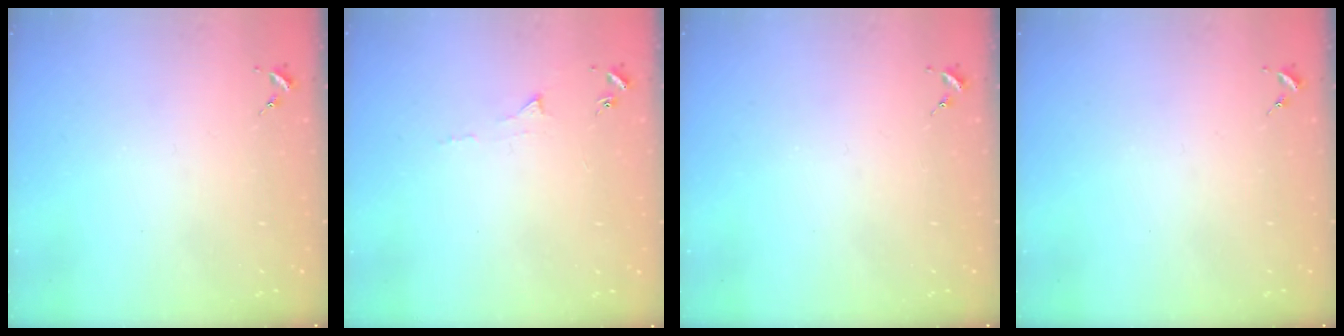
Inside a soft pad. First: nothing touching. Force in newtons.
{"total": 3.5, "press": 3.5, "slide": 0.5}
{"total": 0.0}
{"total": 0.0}